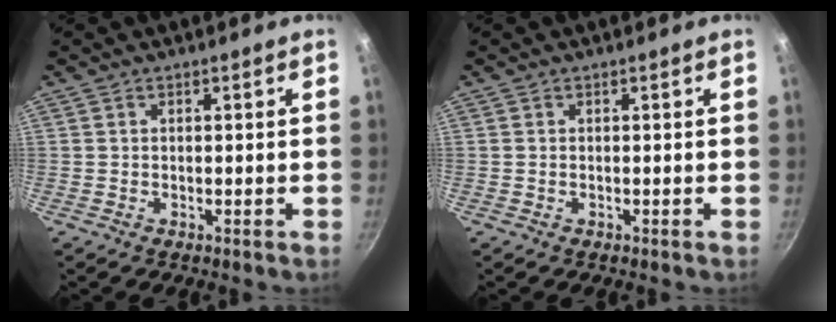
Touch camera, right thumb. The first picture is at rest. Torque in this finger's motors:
{"motor_torque": [-0.09, -0.08, -0.35, -0.27, -0.04]}